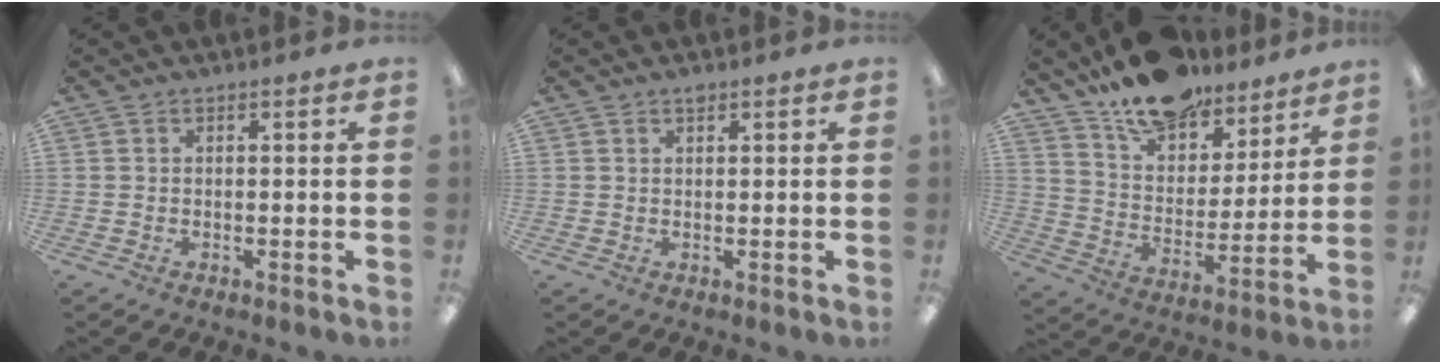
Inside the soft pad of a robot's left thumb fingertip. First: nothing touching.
{"total": 1.2, "force": [0.9, 0.4, 0.5], "torque": [-0.004, -0.002, 0.015]}
{"total": 16.0, "force": [13.2, 7.2, 5.4], "torque": [-0.104, -0.090, 0.240]}